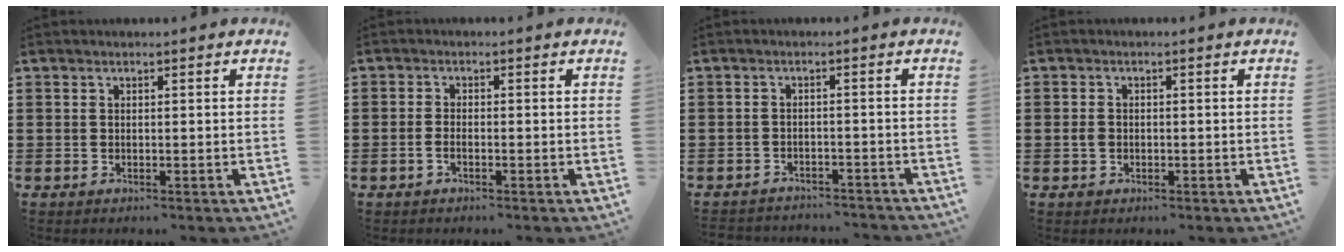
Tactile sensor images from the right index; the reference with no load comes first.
{"total": 1.3, "force": [-0.8, 0.1, 1.1], "torque": [-0.023, -0.006, -0.012]}
{"total": 2.5, "force": [-2.5, 0.2, 0.0], "torque": [-0.007, -0.002, -0.053]}
{"total": 1.7, "force": [-0.4, 1.3, 1.0], "torque": [-0.030, -0.002, -0.010]}